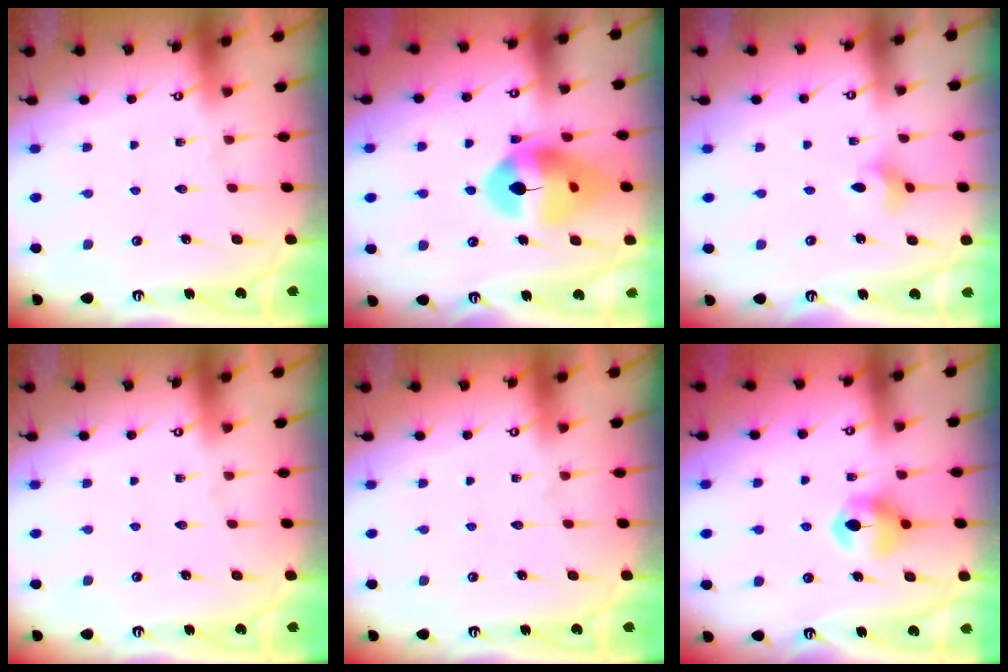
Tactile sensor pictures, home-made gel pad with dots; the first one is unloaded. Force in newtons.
{"total": 14.2, "press": 14.1, "slide": 1.5}
{"total": 3.7, "press": 3.6, "slide": 0.7}
{"total": 0.0}
{"total": 0.0}
{"total": 7.8, "press": 7.8, "slide": 0.7}